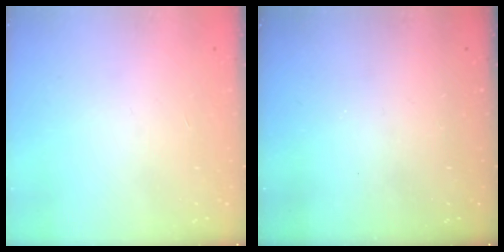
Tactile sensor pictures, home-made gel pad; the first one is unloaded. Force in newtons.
{"total": 0.0}